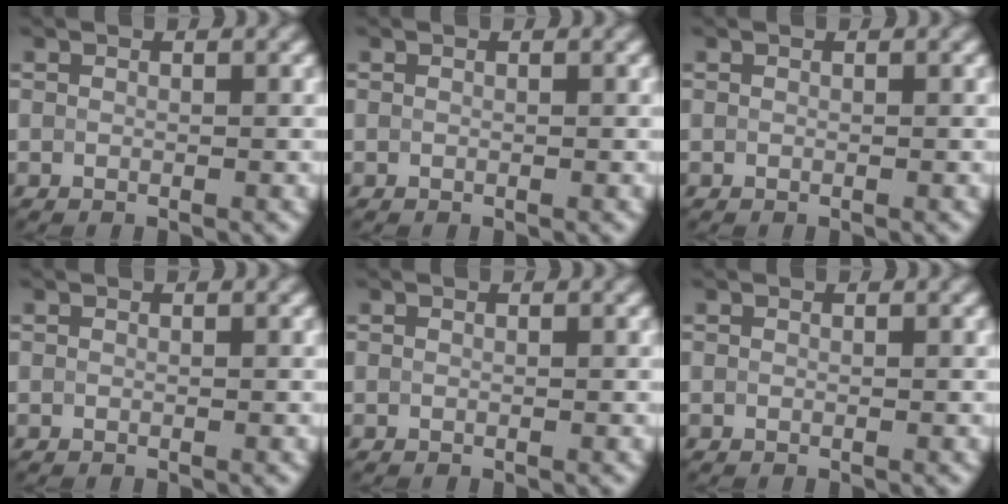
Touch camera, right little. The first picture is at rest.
{"total": 0.0}
{"total": 0.0}
{"total": 0.0}
{"total": 0.0}
{"total": 0.0}